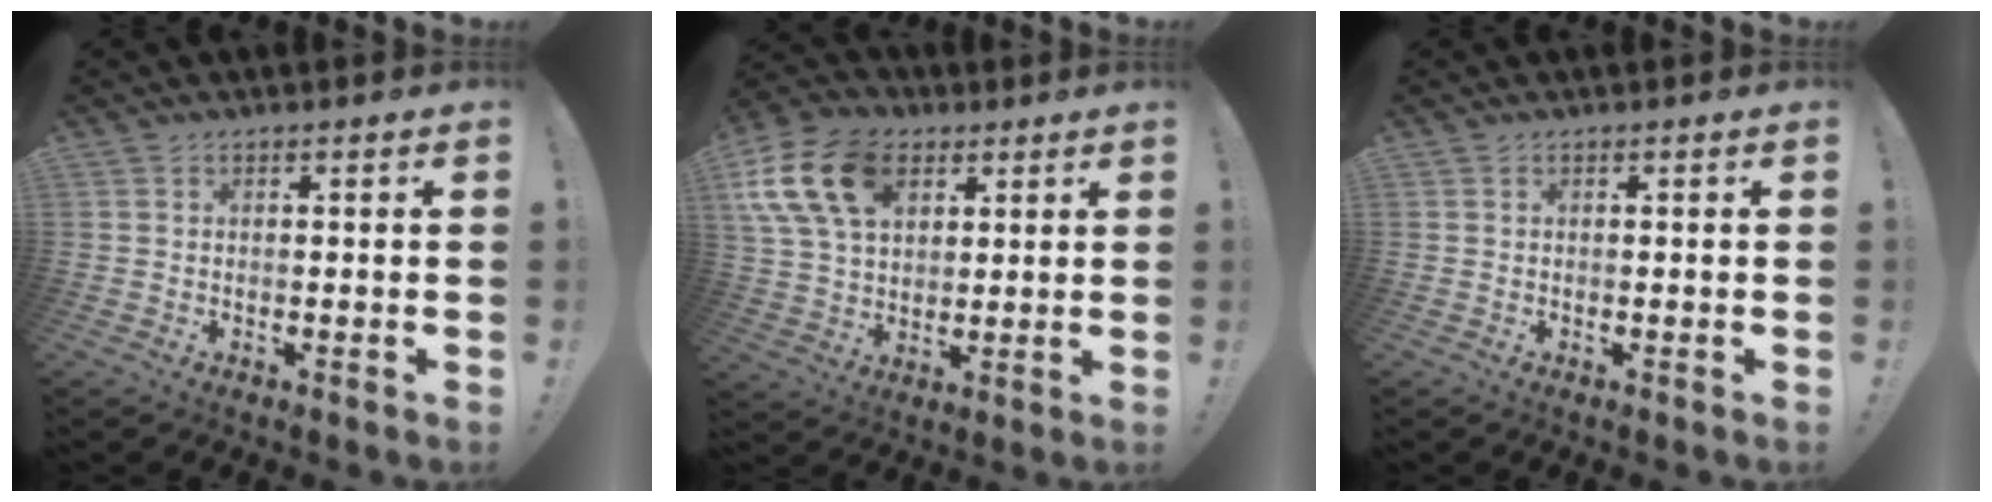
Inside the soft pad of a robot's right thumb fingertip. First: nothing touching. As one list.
[{"total": 17.7, "force": [7.4, 12.0, 10.7], "torque": [-0.202, -0.026, 0.138]}, {"total": 0.0}]